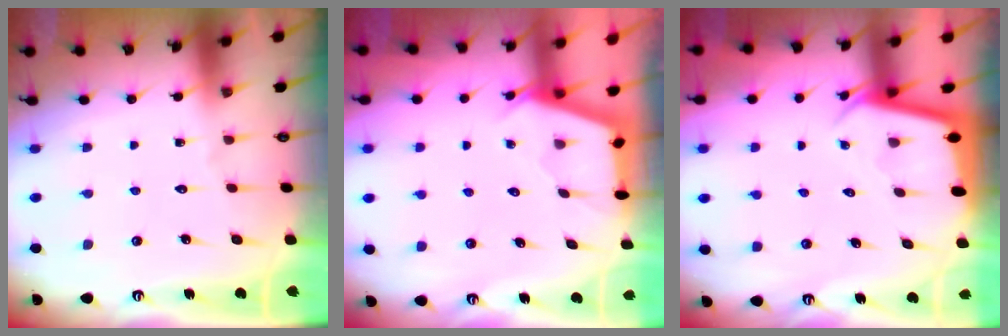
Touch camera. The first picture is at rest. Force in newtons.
{"total": 2.4, "press": 2.4, "slide": 0.3}
{"total": 2.3, "press": 2.3, "slide": 0.1}